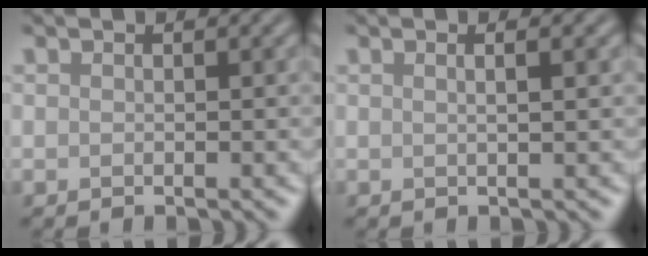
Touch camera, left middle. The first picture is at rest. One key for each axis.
{"total": 2.1, "fx": 0.8, "fy": 0.8, "fz": 1.7, "tx": -0.009, "ty": 0.001, "tz": -0.007}